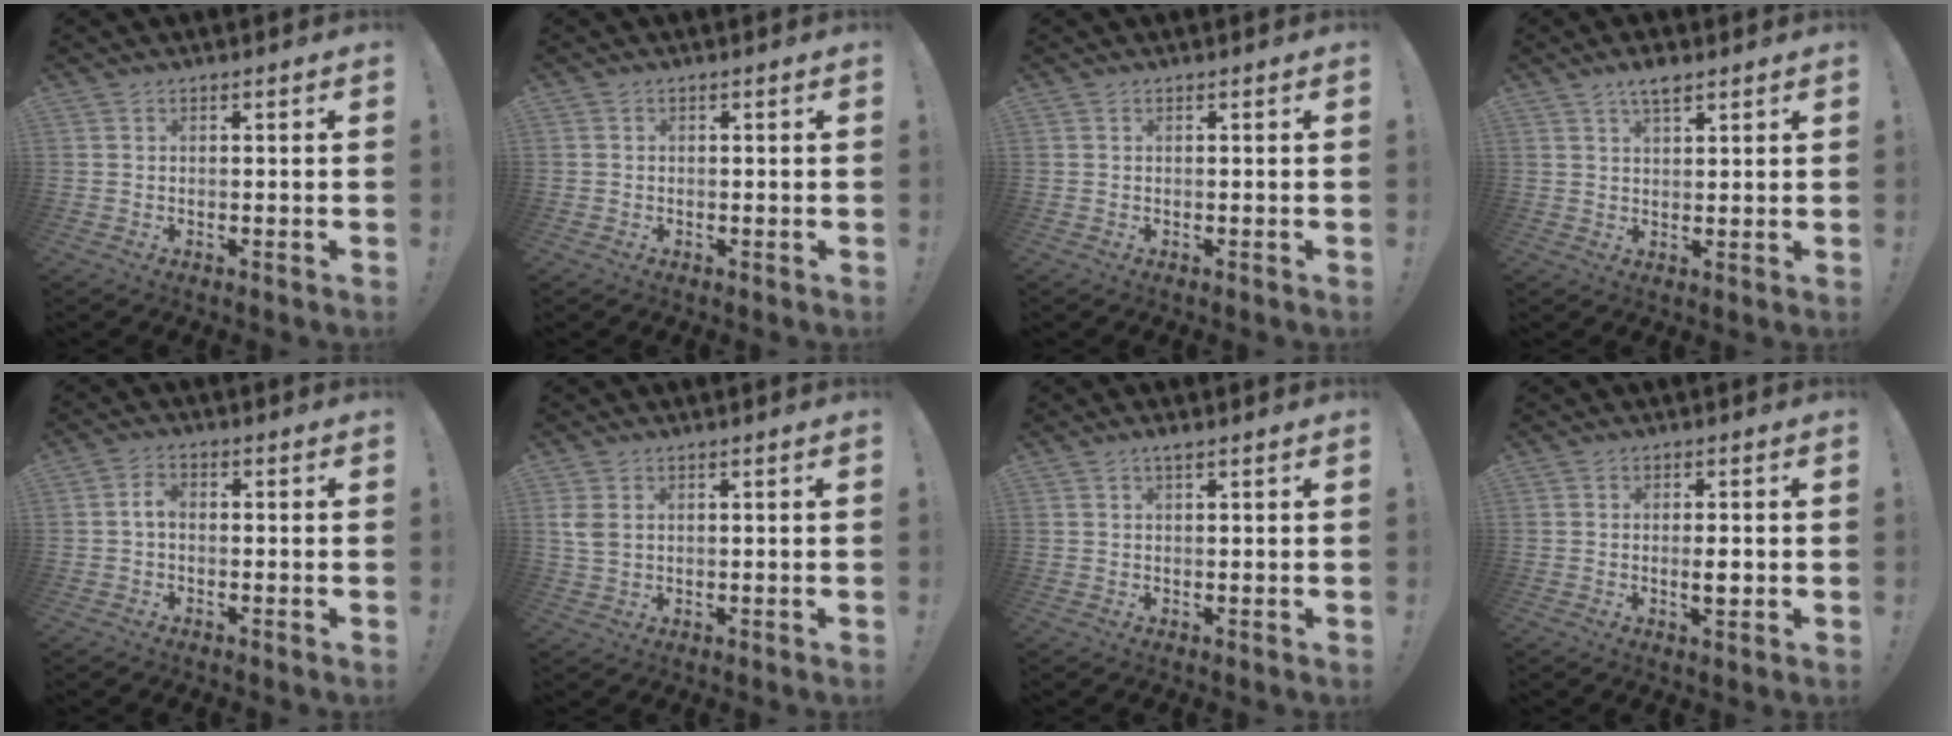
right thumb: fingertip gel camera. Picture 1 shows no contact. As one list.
[{"total": 1.9, "force": [0.3, 1.9, 0.1], "torque": [0.013, -0.008, 0.003]}, {"total": 0.0}, {"total": 4.8, "force": [3.5, 1.4, 2.9], "torque": [-0.039, -0.020, 0.057]}, {"total": 3.3, "force": [-0.4, 1.8, 2.7], "torque": [-0.048, 0.010, -0.007]}, {"total": 4.2, "force": [1.2, 2.9, 2.8], "torque": [-0.053, -0.001, 0.024]}, {"total": 1.6, "force": [1.1, 0.1, 1.2], "torque": [-0.024, 0.001, 0.019]}, {"total": 3.4, "force": [-0.4, 0.9, 3.2], "torque": [-0.039, -0.006, -0.010]}]